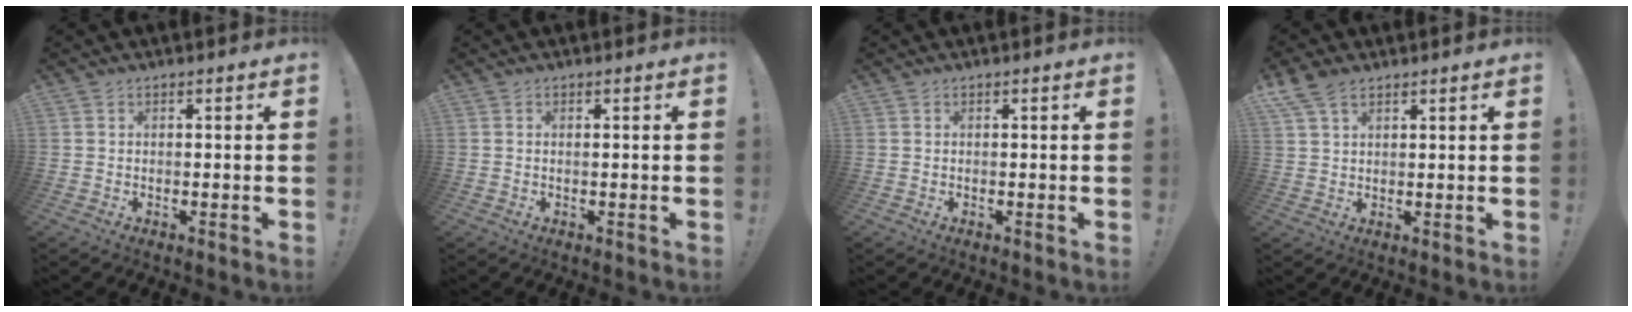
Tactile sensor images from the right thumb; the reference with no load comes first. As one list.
[{"total": 0.5, "force": [0.4, -0.2, 0.3], "torque": [0.001, -0.003, 0.005]}, {"total": 0.0}, {"total": 6.4, "force": [4.1, 3.3, 3.6], "torque": [-0.074, -0.006, 0.083]}]